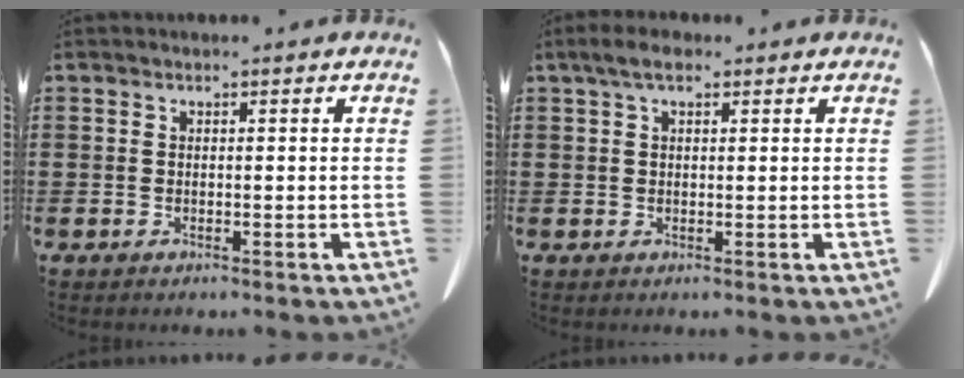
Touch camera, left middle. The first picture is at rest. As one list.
[{"total": 3.0, "force": [1.6, 1.1, 2.3], "torque": [-0.049, 0.005, 0.029]}]